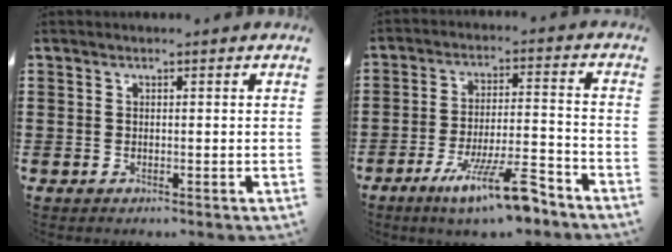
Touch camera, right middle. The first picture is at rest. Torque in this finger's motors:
{"motor_torque": [1.81, -0.33, 0.79, 0.21]}